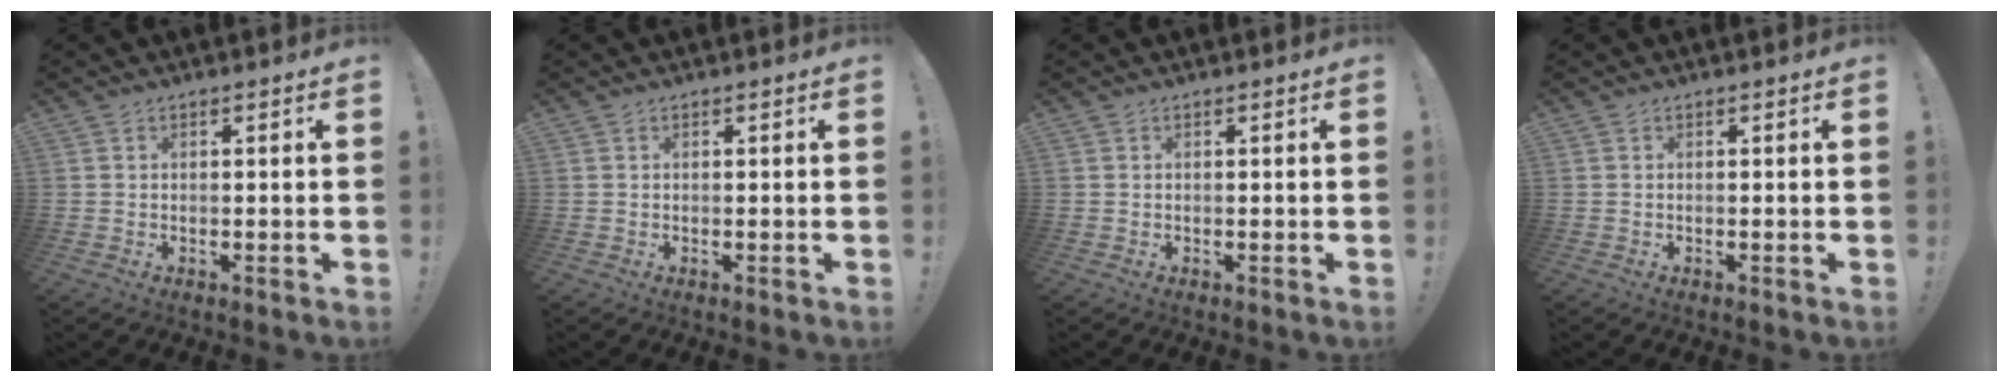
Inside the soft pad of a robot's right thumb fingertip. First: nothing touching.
{"total": 0.0}
{"total": 0.0}
{"total": 0.0}